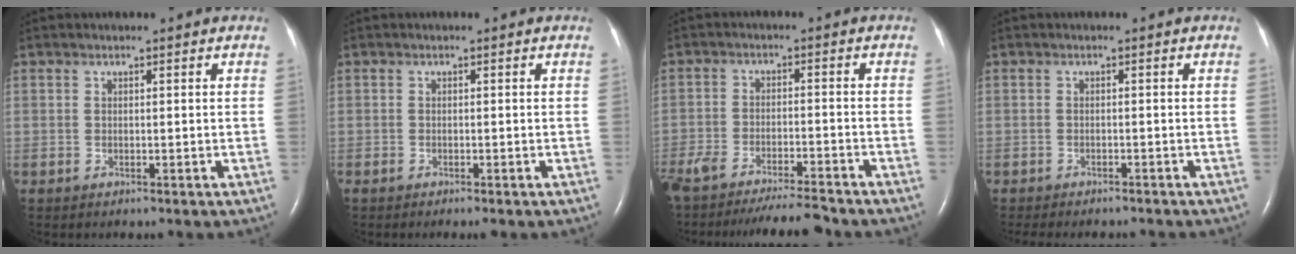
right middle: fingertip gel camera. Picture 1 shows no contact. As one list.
[{"total": 4.7, "force": [-3.9, 0.7, 2.6], "torque": [-0.038, -0.010, -0.058]}, {"total": 14.7, "force": [-13.4, 1.2, 5.9], "torque": [-0.113, -0.026, -0.201]}, {"total": 7.7, "force": [-7.0, 1.7, 2.7], "torque": [-0.033, -0.005, -0.090]}]